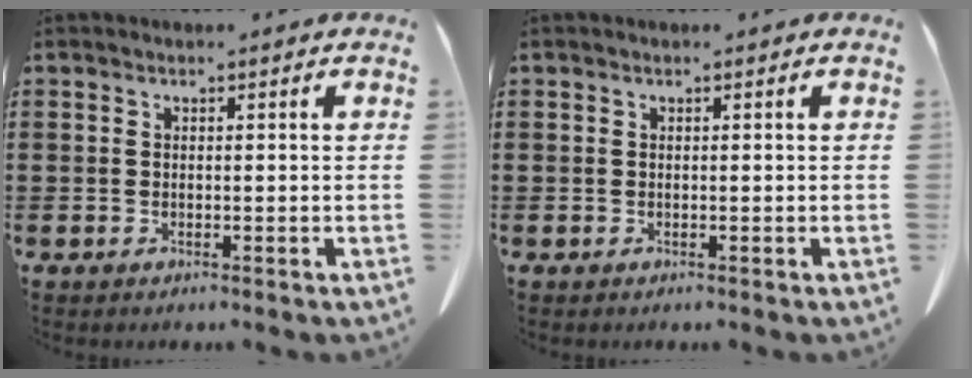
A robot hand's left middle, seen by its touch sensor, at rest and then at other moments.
{"total": 0.0}